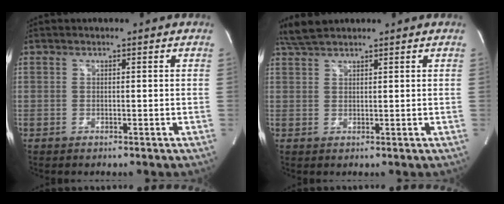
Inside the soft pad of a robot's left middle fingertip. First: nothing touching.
{"total": 3.5, "force": [3.2, 0.4, 1.3], "torque": [-0.040, 0.016, 0.066]}